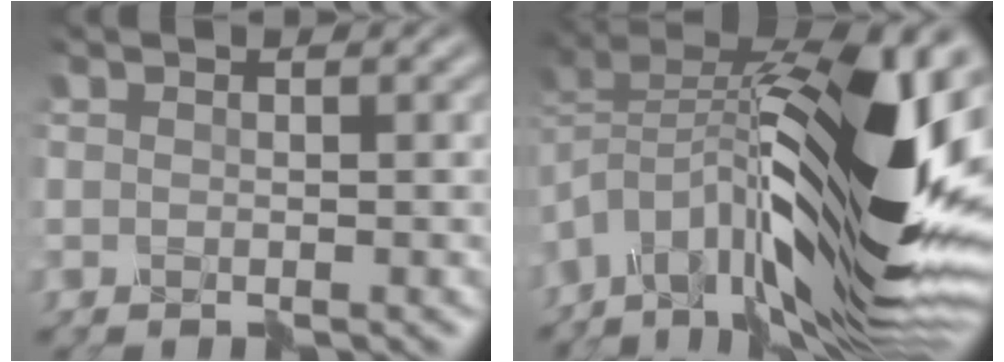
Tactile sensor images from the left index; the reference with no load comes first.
{"total": 16.5, "force": [-2.7, 7.6, 14.4], "torque": [-0.249, 0.009, -0.052]}